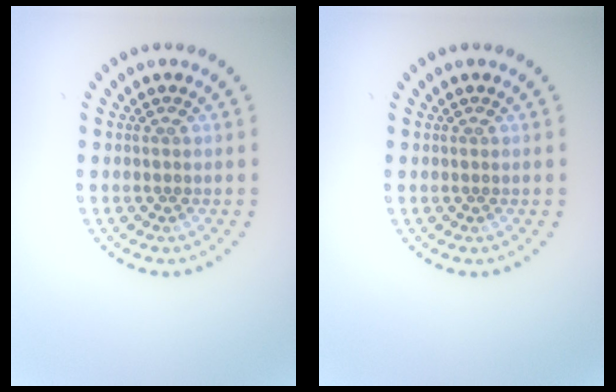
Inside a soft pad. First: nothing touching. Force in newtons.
{"total": 0.0}